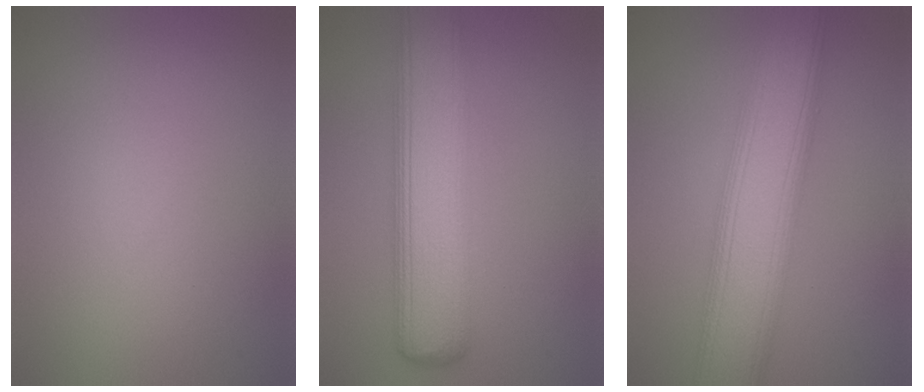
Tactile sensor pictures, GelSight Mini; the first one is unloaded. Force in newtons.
{"total": 8.8, "press": 8.8, "slide": 0.4}
{"total": 9.1, "press": 9.1, "slide": 0.2}